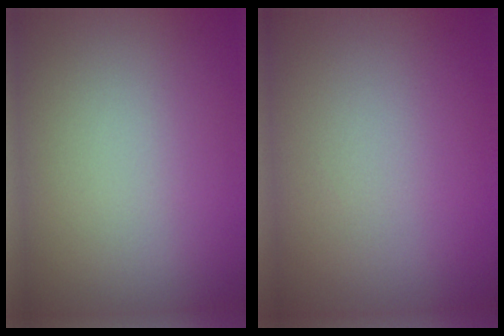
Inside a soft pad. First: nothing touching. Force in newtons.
{"total": 0.0}